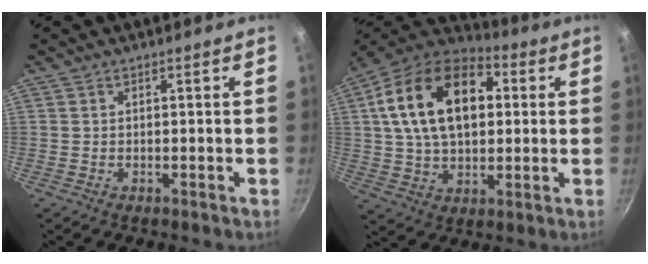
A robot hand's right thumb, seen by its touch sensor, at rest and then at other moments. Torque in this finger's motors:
{"motor_torque": [-0.45, 2.15, 2.19, 0.58, 0.52]}